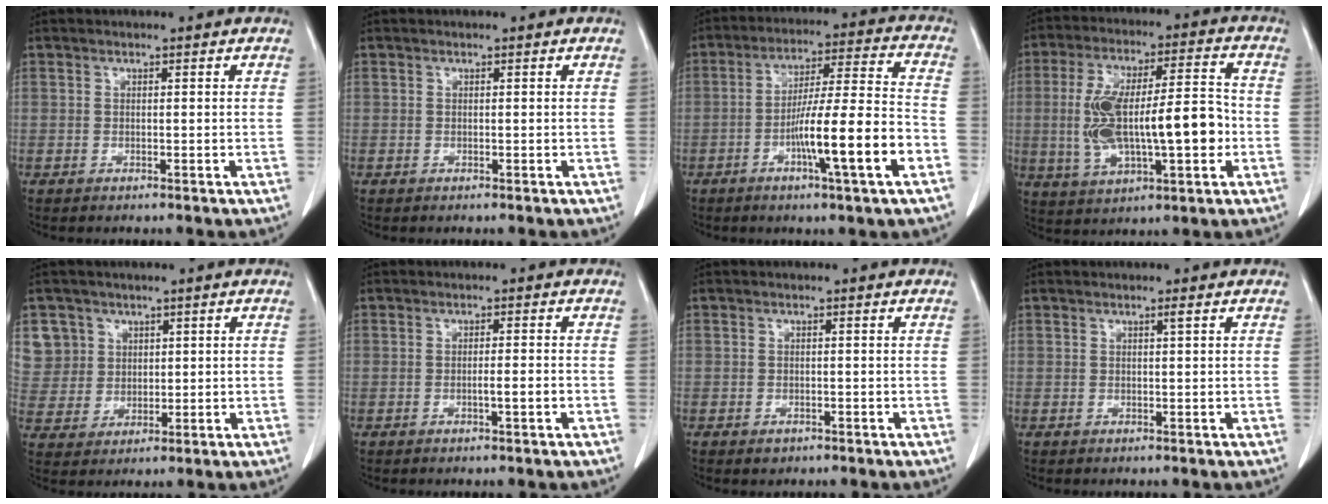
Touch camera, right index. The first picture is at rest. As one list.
[{"total": 0.0}, {"total": 13.8, "force": [-5.1, -0.2, 12.8], "torque": [-0.214, 0.003, -0.084]}, {"total": 16.0, "force": [-1.8, 4.5, 15.3], "torque": [-0.286, 0.024, -0.018]}, {"total": 7.5, "force": [3.3, 6.7, 0.0], "torque": [0.004, 0.016, 0.079]}, {"total": 1.9, "force": [-0.7, -0.1, 1.7], "torque": [-0.029, 0.001, -0.010]}, {"total": 1.3, "force": [-0.9, 0.8, 0.4], "torque": [-0.010, 0.001, -0.006]}, {"total": 0.6, "force": [0.2, -0.1, 0.5], "torque": [-0.013, -0.001, 0.008]}]